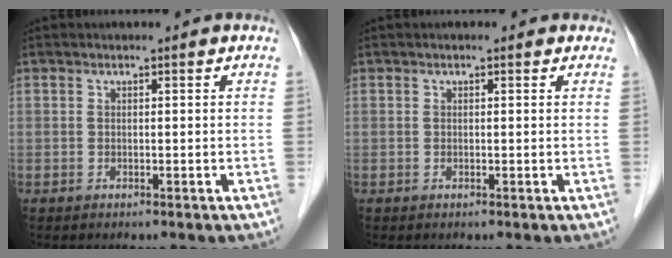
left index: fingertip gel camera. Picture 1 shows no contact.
{"total": 0.7, "force": [0.3, 0.5, 0.2], "torque": [0.000, 0.000, -0.005]}